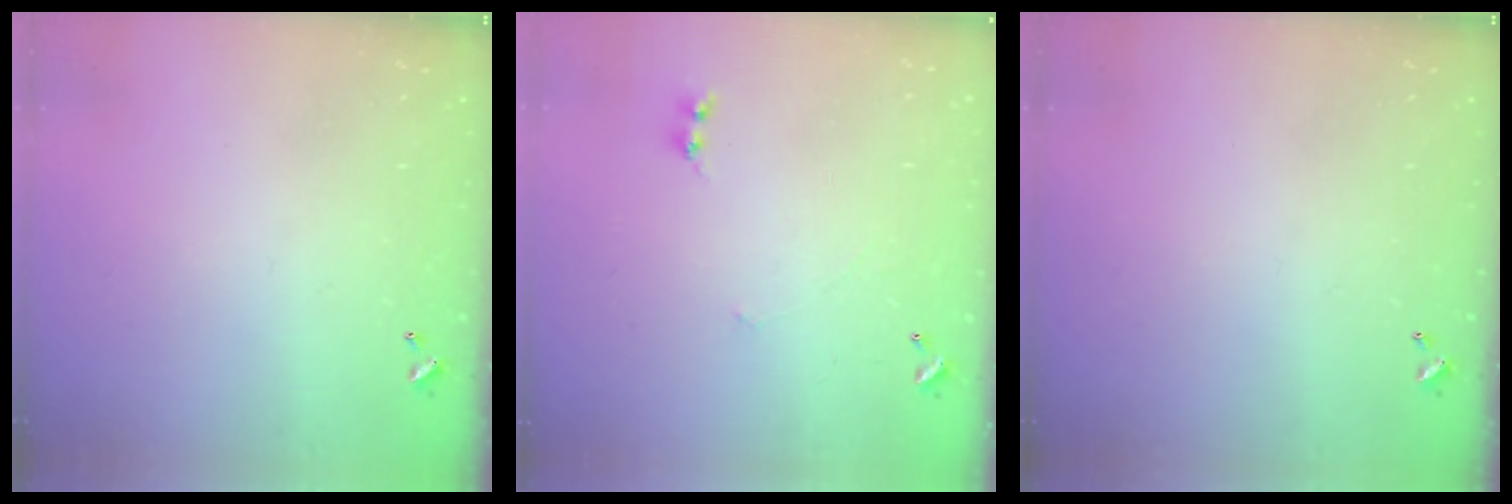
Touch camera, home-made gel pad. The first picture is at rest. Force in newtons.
{"total": 1.6, "press": 1.5, "slide": 0.5}
{"total": 0.0}